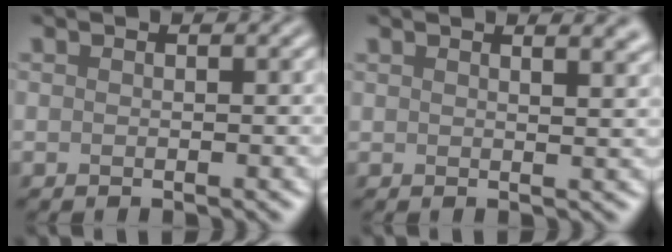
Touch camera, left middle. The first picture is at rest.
{"total": 6.2, "force": [4.0, 2.8, 3.8], "torque": [-0.011, 0.053, 0.028]}